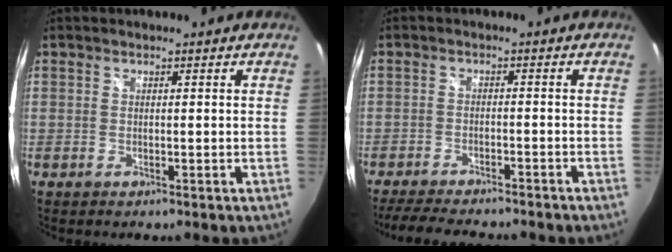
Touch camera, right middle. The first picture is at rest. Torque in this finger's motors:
{"motor_torque": [1.09, -1.05, 0.17, 0.06]}